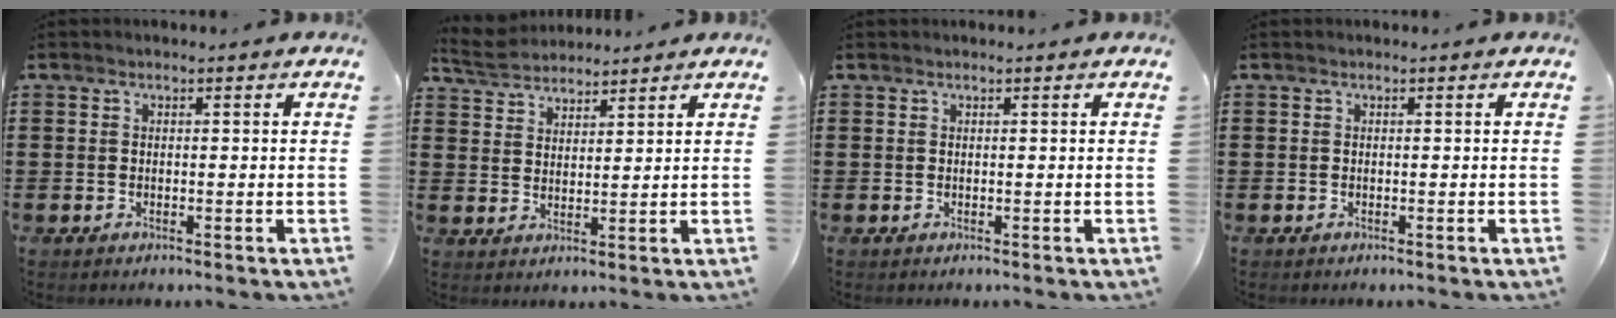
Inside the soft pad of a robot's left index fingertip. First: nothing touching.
{"total": 4.2, "force": [3.9, 1.3, 0.8], "torque": [-0.032, -0.005, 0.073]}
{"total": 0.0}
{"total": 0.0}